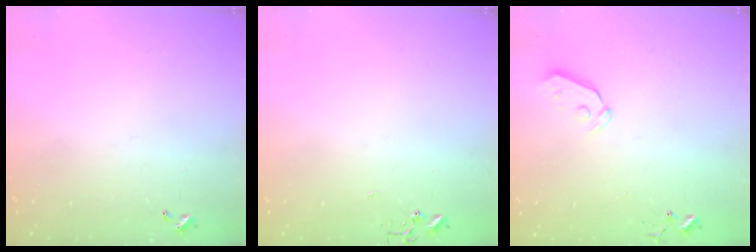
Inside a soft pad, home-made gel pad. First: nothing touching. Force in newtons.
{"total": 0.0}
{"total": 5.6, "press": 5.6, "slide": 0.7}